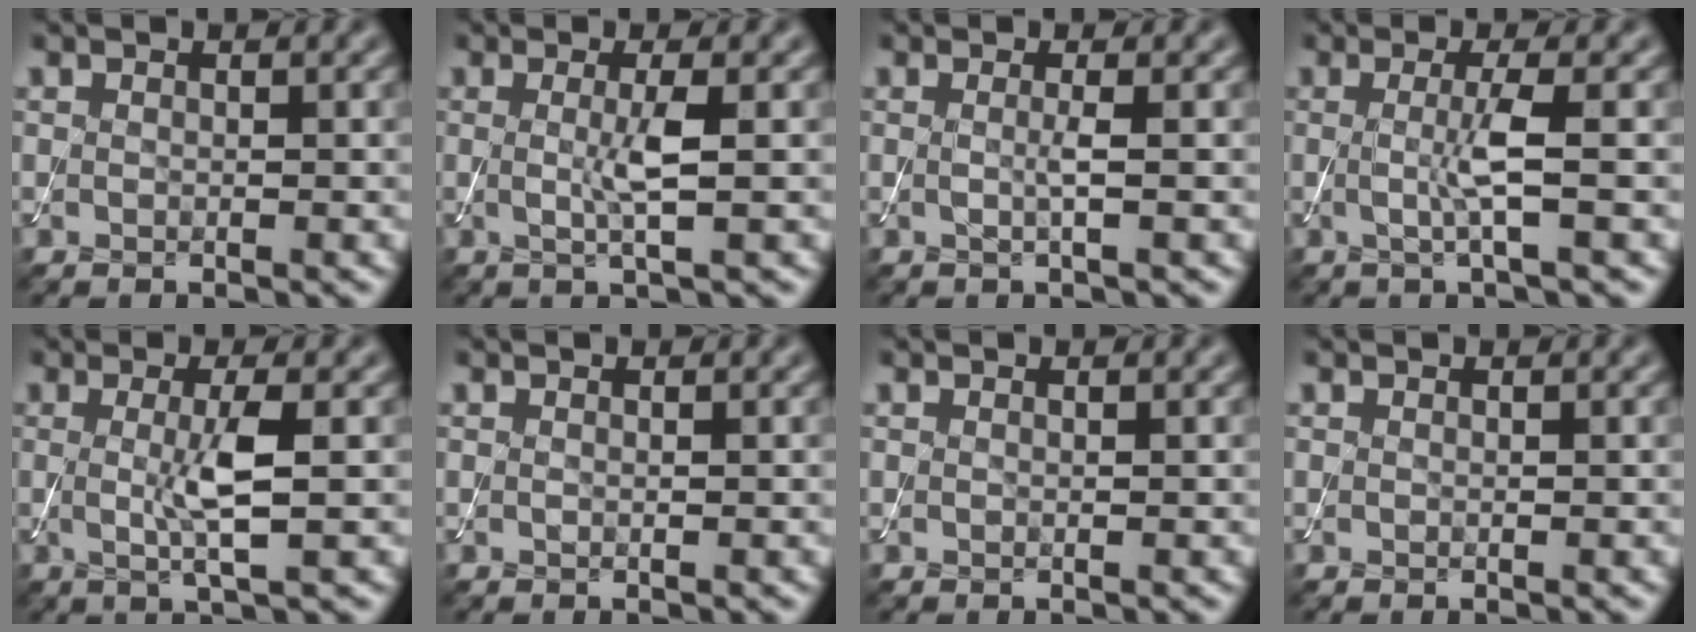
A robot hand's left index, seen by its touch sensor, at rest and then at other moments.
{"total": 2.5, "force": [0.0, 0.3, 2.5], "torque": [-0.053, -0.004, -0.003]}
{"total": 1.2, "force": [-0.1, 0.2, 1.2], "torque": [-0.025, -0.003, -0.006]}
{"total": 2.7, "force": [-0.1, 0.3, 2.7], "torque": [-0.060, -0.006, -0.006]}
{"total": 3.7, "force": [0.0, 0.5, 3.6], "torque": [-0.073, -0.007, -0.001]}
{"total": 0.0}
{"total": 0.0}
{"total": 0.0}